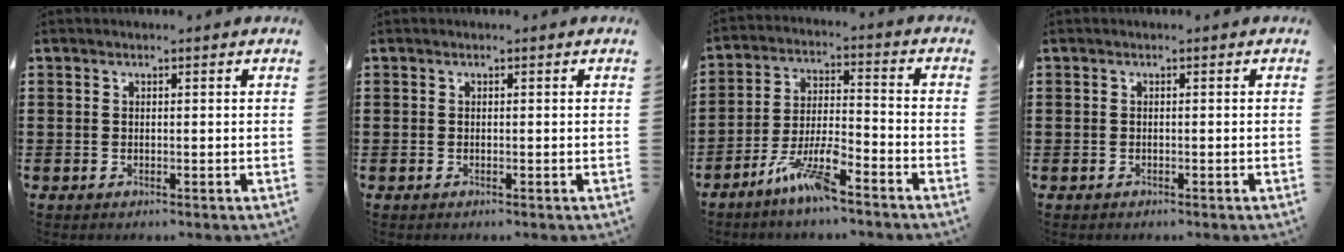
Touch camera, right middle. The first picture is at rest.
{"total": 0.0}
{"total": 7.9, "force": [-5.8, 1.2, 5.2], "torque": [-0.117, -0.003, -0.112]}
{"total": 0.6, "force": [-0.4, 0.4, -0.1], "torque": [0.001, 0.004, -0.011]}